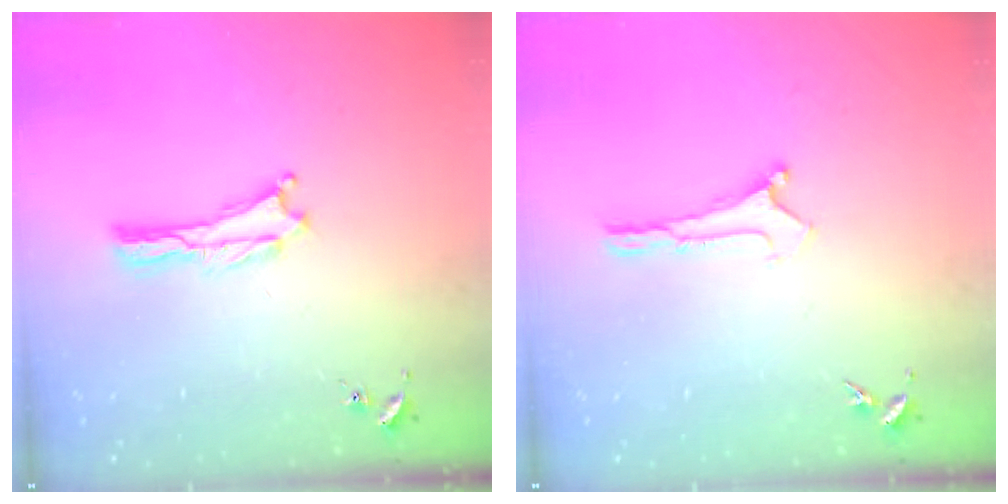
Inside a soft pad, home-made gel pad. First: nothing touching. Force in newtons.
{"total": 0.0}